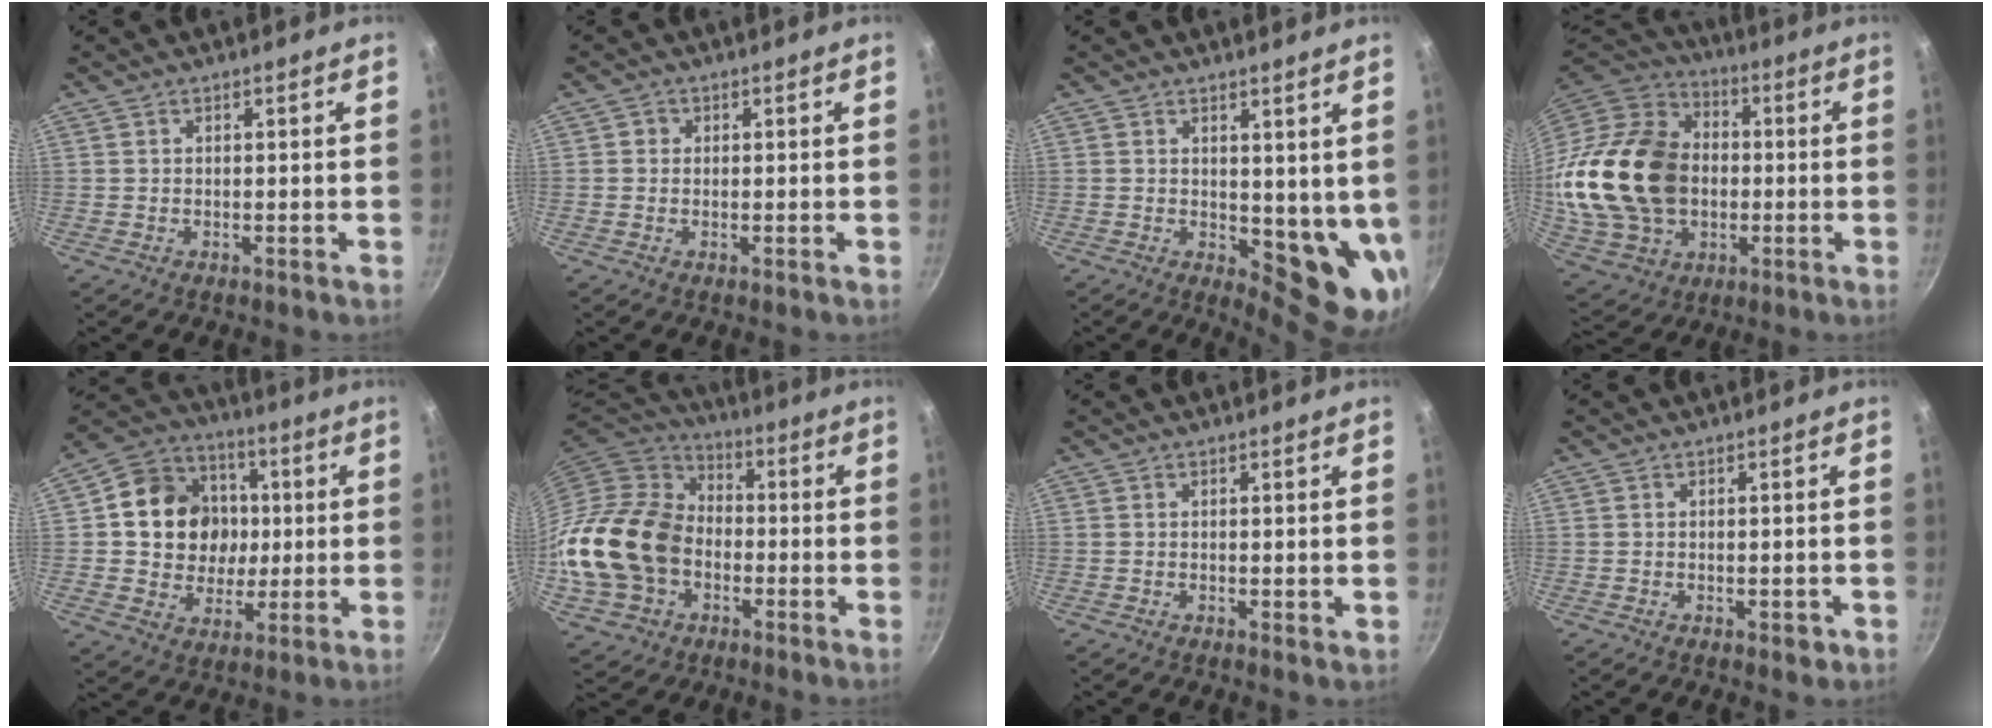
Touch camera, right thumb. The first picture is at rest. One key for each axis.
{"total": 1.3, "fx": 0.2, "fy": 1.2, "fz": 0.3, "tx": 0.000, "ty": 0.001, "tz": -0.001}
{"total": 9.5, "fx": 2.3, "fy": 4.7, "fz": 8.0, "tx": -0.076, "ty": -0.028, "tz": 0.040}
{"total": 27.5, "fx": -0.4, "fy": 20.5, "fz": 18.2, "tx": -0.336, "ty": 0.028, "tz": 0.006}
{"total": 16.7, "fx": 1.6, "fy": 14.6, "fz": 7.9, "tx": -0.105, "ty": 0.016, "tz": 0.025}
{"total": 20.3, "fx": -3.8, "fy": 15.8, "fz": 12.2, "tx": -0.222, "ty": 0.041, "tz": -0.071}
{"total": 0.9, "fx": 0.0, "fy": 0.2, "fz": 0.8, "tx": -0.013, "ty": -0.003, "tz": -0.002}
{"total": 2.1, "fx": -0.9, "fy": 1.0, "fz": 1.7, "tx": -0.021, "ty": 0.001, "tz": -0.011}